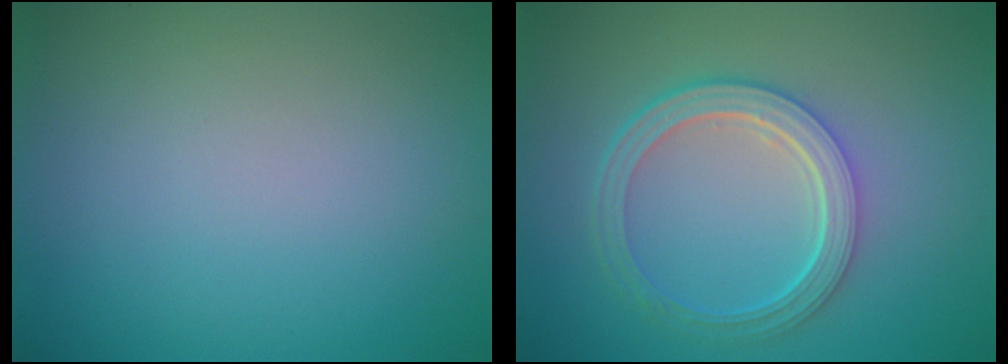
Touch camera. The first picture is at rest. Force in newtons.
{"total": 5.0, "press": 3.7, "slide": 3.4}